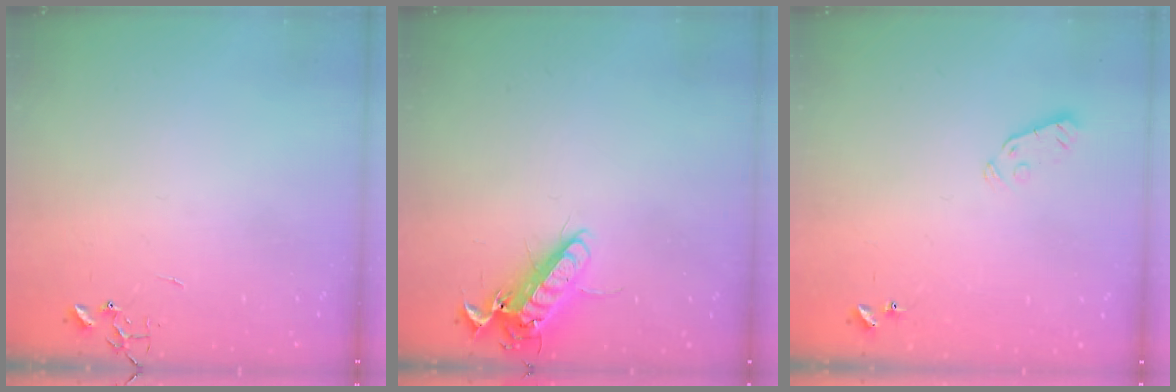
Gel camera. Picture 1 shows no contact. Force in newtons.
{"total": 12.8, "press": 12.7, "slide": 1.8}
{"total": 3.8, "press": 3.7, "slide": 0.8}